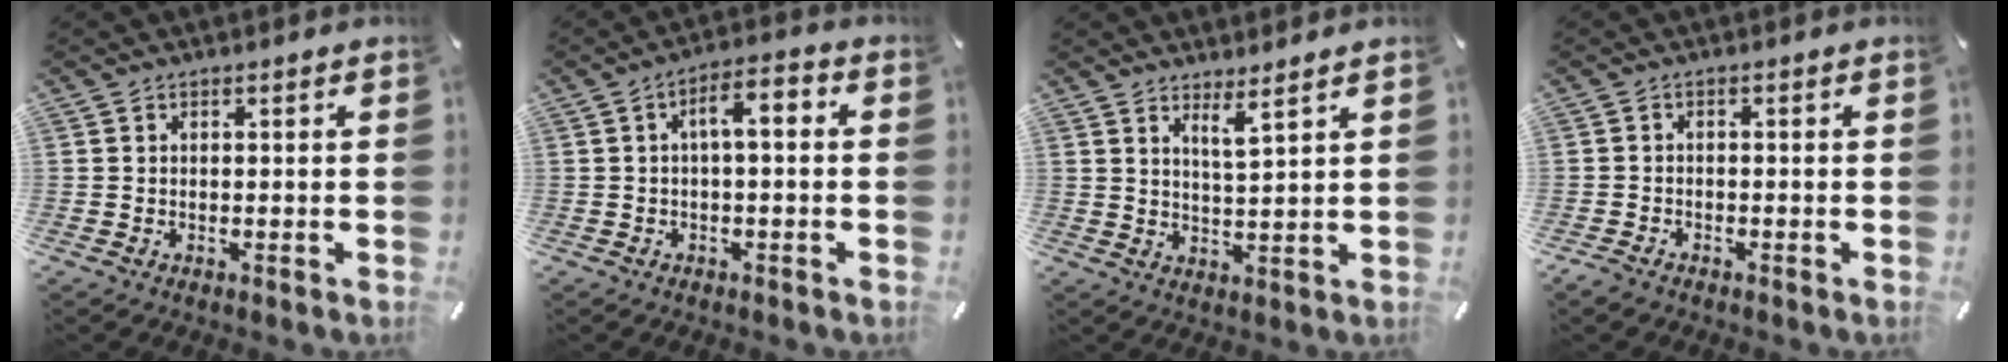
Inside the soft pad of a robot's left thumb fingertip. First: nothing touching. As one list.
[{"total": 5.6, "force": [-0.2, 2.4, 5.0], "torque": [-0.082, 0.013, -0.011]}, {"total": 4.5, "force": [3.8, -0.3, 2.5], "torque": [-0.050, -0.022, 0.063]}, {"total": 1.6, "force": [-1.3, 0.8, 0.3], "torque": [-0.008, 0.007, -0.027]}]